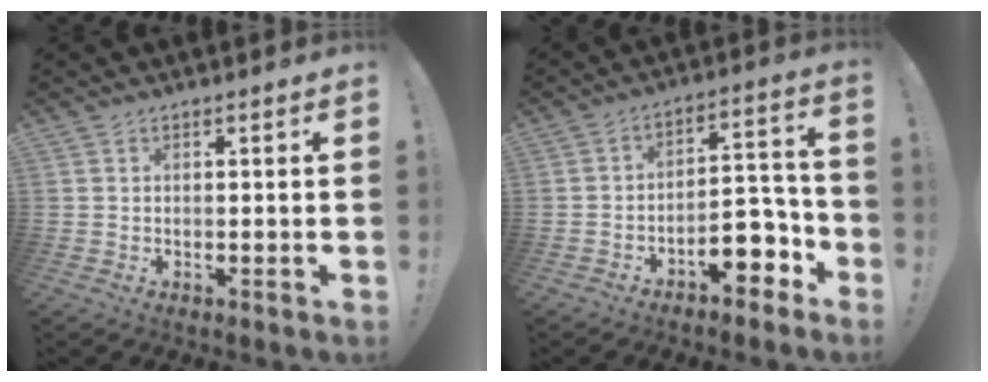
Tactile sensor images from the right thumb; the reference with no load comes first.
{"total": 11.8, "force": [-6.4, 5.9, 8.0], "torque": [-0.094, 0.043, -0.102]}